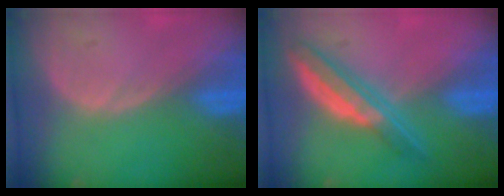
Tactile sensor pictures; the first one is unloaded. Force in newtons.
{"total": 6.3, "press": 5.6, "slide": 2.8}